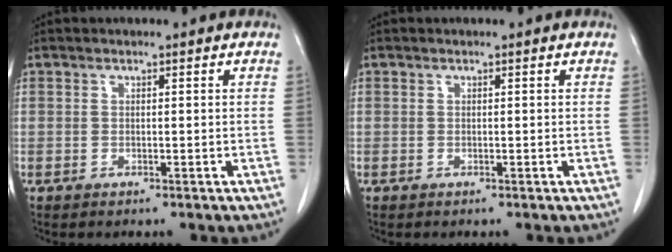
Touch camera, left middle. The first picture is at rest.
{"total": 0.0}